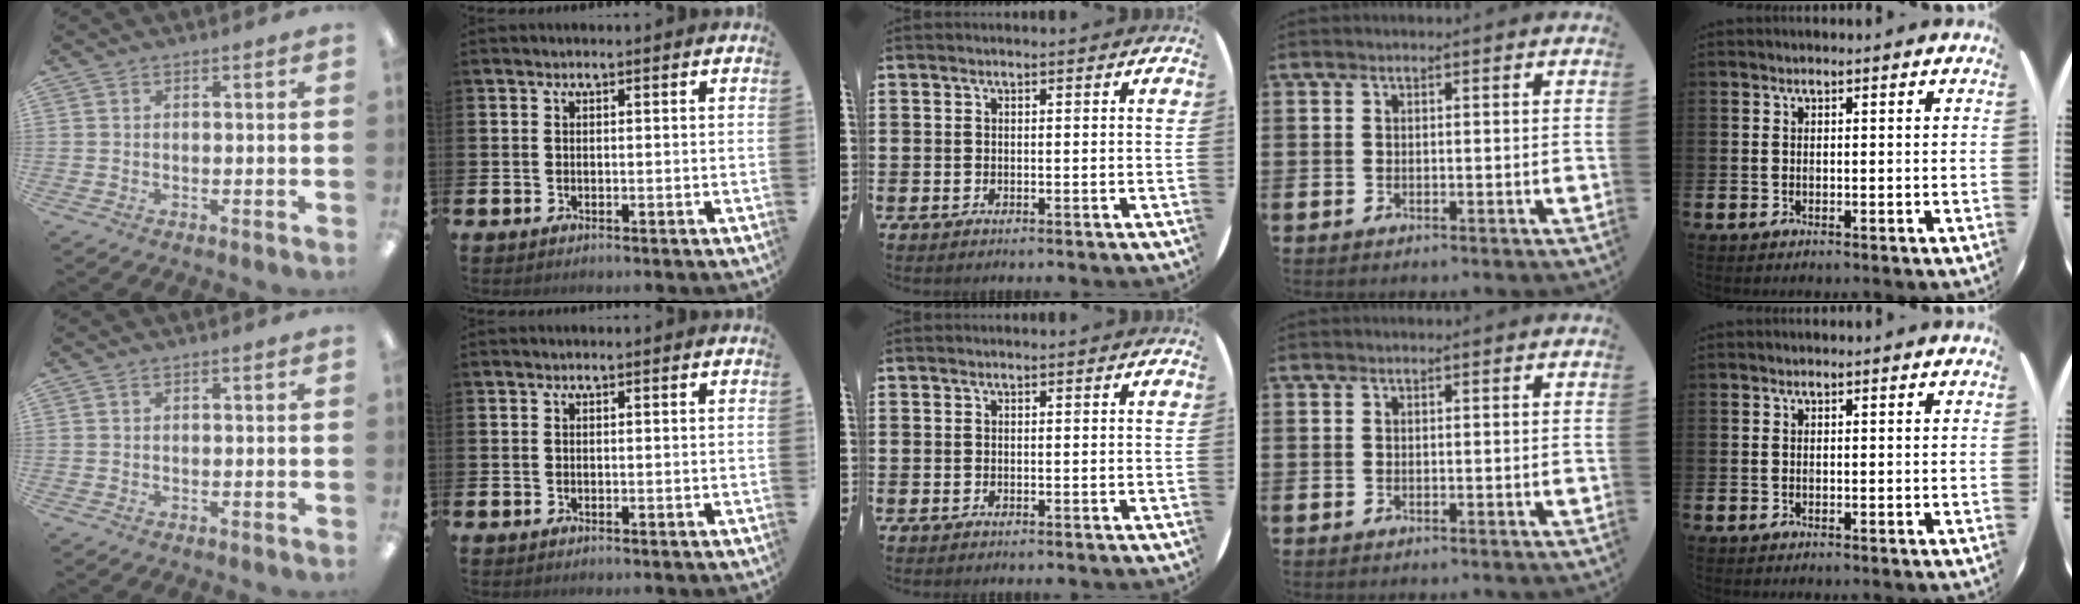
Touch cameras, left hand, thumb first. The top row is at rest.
{}